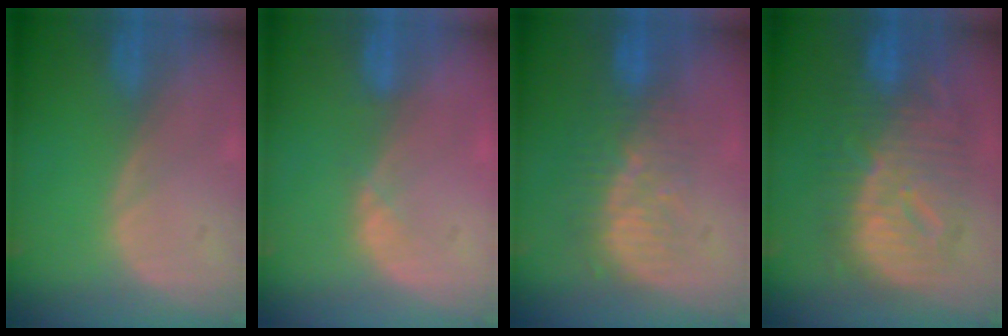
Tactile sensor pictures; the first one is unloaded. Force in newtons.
{"total": 1.4, "press": 1.2, "slide": 0.7}
{"total": 8.5, "press": 7.6, "slide": 3.7}
{"total": 12.5, "press": 12.4, "slide": 1.1}